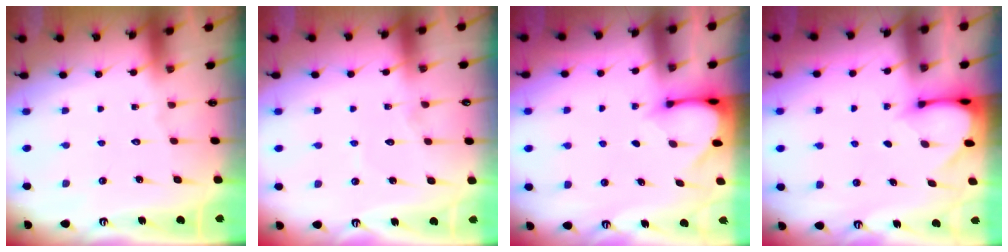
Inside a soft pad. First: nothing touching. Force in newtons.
{"total": 4.7, "press": 4.7, "slide": 0.3}
{"total": 3.4, "press": 3.3, "slide": 0.3}
{"total": 2.9, "press": 2.9, "slide": 0.3}